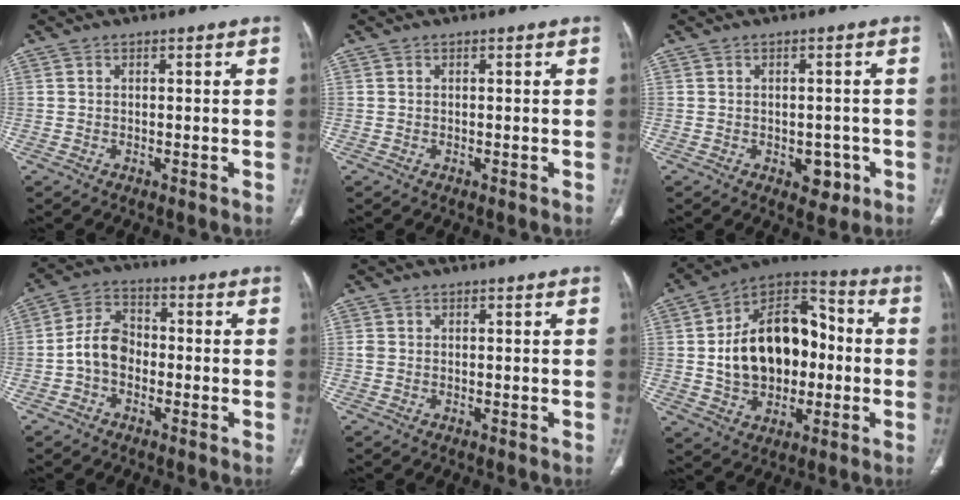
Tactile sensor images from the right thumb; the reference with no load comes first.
{"total": 0.0}
{"total": 4.1, "force": [-1.5, 2.7, 2.7], "torque": [-0.011, 0.005, -0.013]}
{"total": 7.4, "force": [-1.8, 5.4, 4.8], "torque": [-0.077, 0.030, -0.047]}
{"total": 0.7, "force": [-0.1, 0.5, 0.4], "torque": [-0.009, 0.001, -0.002]}
{"total": 21.4, "force": [-0.6, 14.9, 15.3], "torque": [-0.207, 0.037, -0.006]}